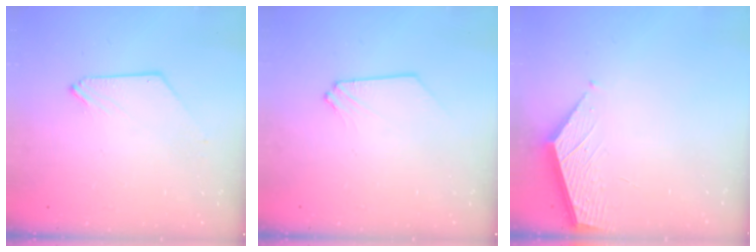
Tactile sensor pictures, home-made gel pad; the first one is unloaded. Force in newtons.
{"total": 0.0}
{"total": 1.9, "press": 1.9, "slide": 0.2}